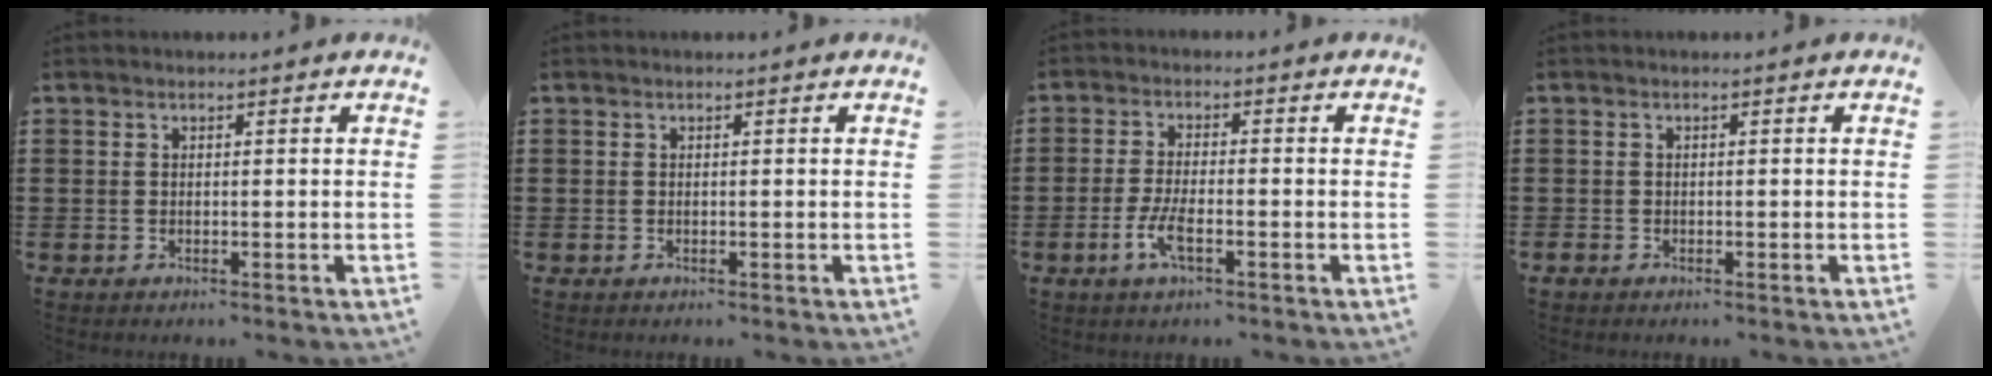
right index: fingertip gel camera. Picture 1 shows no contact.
{"total": 0.0}
{"total": 4.3, "force": [-1.8, 1.1, 3.8], "torque": [-0.082, -0.004, -0.038]}
{"total": 0.7, "force": [-0.5, 0.5, 0.2], "torque": [-0.005, -0.002, -0.011]}